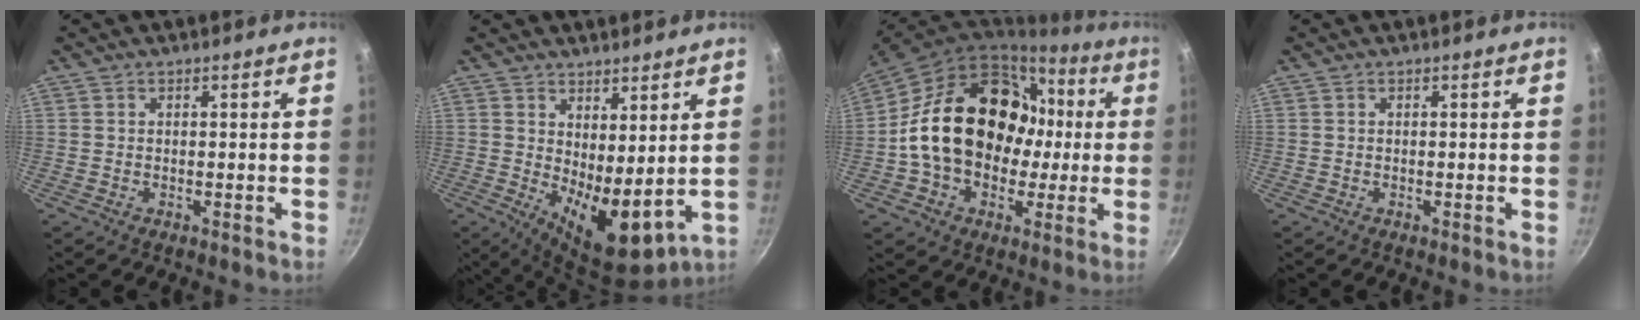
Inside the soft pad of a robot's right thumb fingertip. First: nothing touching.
{"total": 10.4, "force": [2.3, 4.7, 9.0], "torque": [-0.121, -0.043, 0.047]}
{"total": 24.0, "force": [1.1, 18.1, 15.7], "torque": [-0.249, 0.055, 0.026]}
{"total": 0.0}